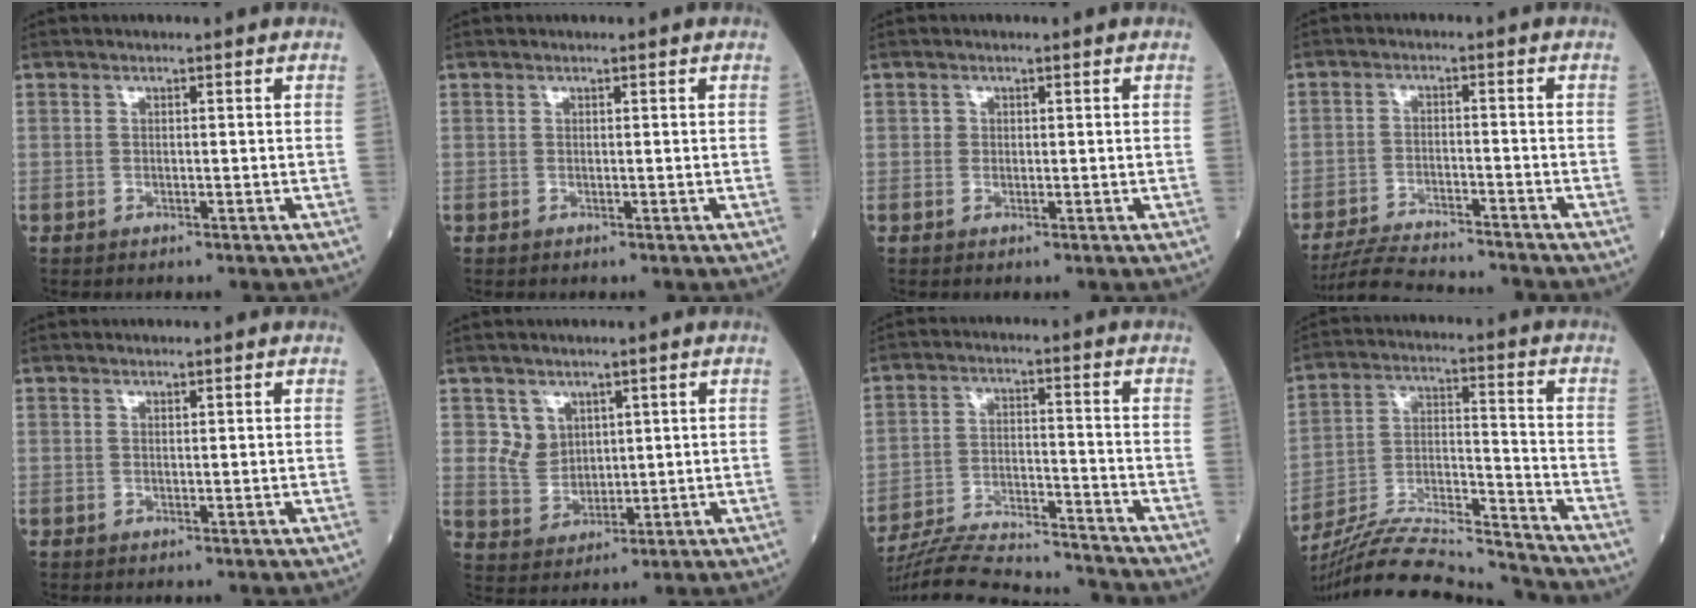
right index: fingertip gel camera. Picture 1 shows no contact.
{"total": 0.0}
{"total": 0.8, "force": [0.0, 0.7, 0.1], "torque": [0.009, 0.002, -0.001]}
{"total": 10.1, "force": [-9.6, 0.7, 2.9], "torque": [-0.051, -0.006, -0.161]}
{"total": 0.0}
{"total": 4.7, "force": [2.1, 3.9, 1.4], "torque": [-0.032, 0.003, 0.051]}
{"total": 16.4, "force": [-15.8, 1.2, 4.0], "torque": [-0.084, 0.001, -0.248]}
{"total": 19.1, "force": [-18.4, -0.3, 5.2], "torque": [-0.116, 0.008, -0.308]}